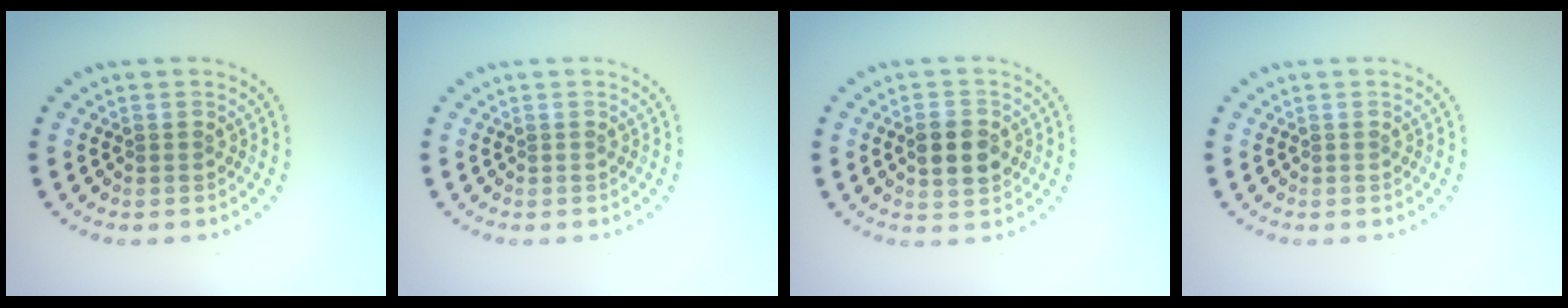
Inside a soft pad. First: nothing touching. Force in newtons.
{"total": 0.0}
{"total": 3.9, "press": 3.9, "slide": 0.0}
{"total": 0.0}